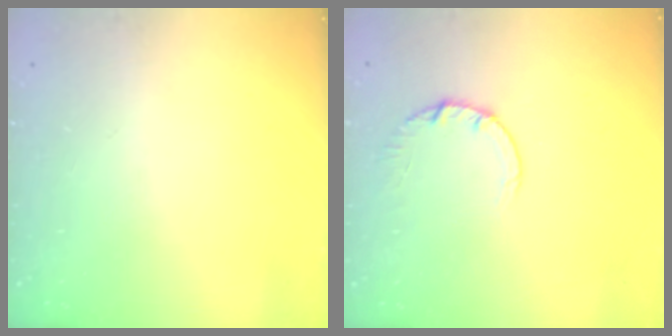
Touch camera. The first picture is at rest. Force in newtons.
{"total": 2.7, "press": 2.7, "slide": 0.4}